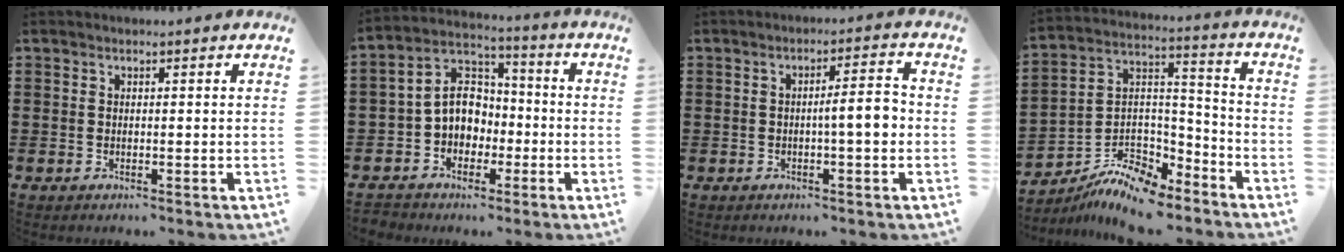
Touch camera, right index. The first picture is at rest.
{"total": 7.9, "force": [-1.0, 6.7, 4.1], "torque": [-0.099, 0.009, -0.024]}
{"total": 4.8, "force": [-0.6, 0.7, 4.8], "torque": [-0.083, 0.006, -0.015]}
{"total": 9.3, "force": [-8.0, 3.4, 3.3], "torque": [-0.065, 0.025, -0.155]}